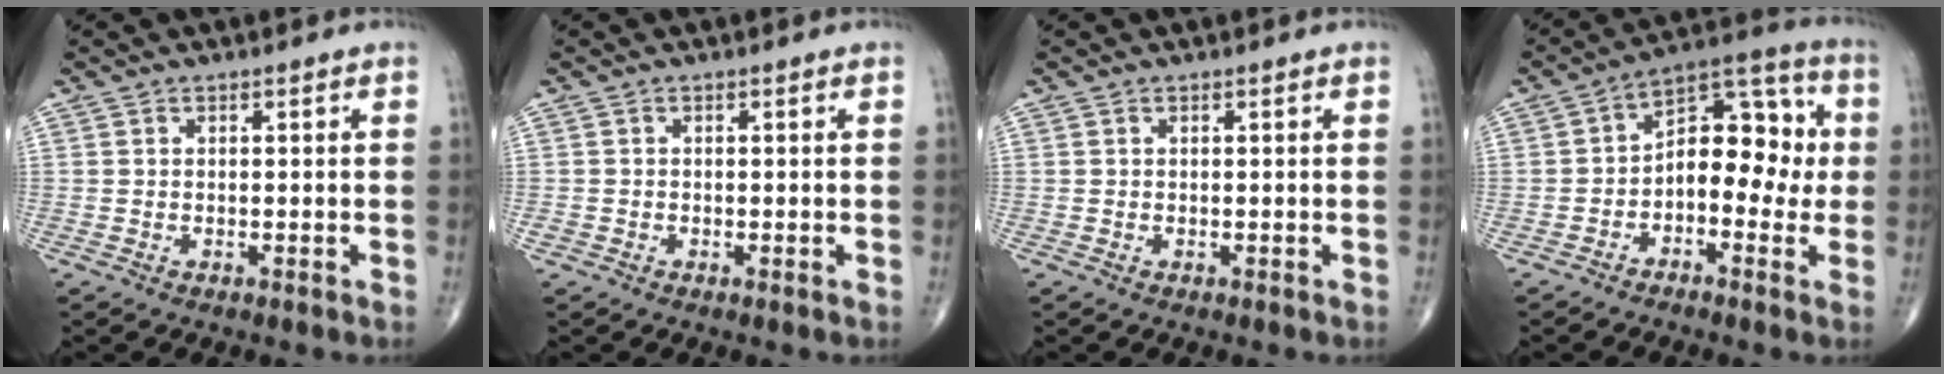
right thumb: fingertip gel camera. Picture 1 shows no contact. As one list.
[{"total": 0.8, "force": [-0.3, 0.6, 0.4], "torque": [-0.009, 0.000, -0.006]}, {"total": 0.0}, {"total": 12.7, "force": [-1.0, 7.6, 10.1], "torque": [-0.105, 0.044, -0.029]}]